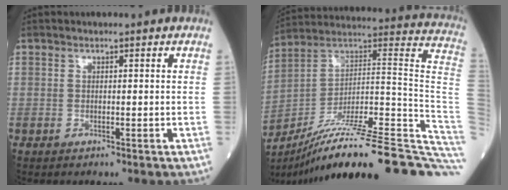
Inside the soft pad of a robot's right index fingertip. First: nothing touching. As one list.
[{"total": 33.1, "force": [-24.3, 1.1, 22.4], "torque": [-0.199, 0.006, -0.356]}]